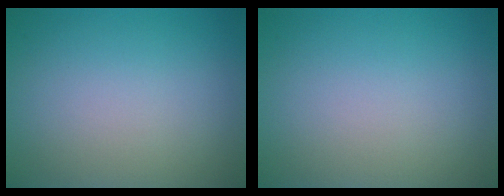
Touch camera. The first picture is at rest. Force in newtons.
{"total": 0.0}